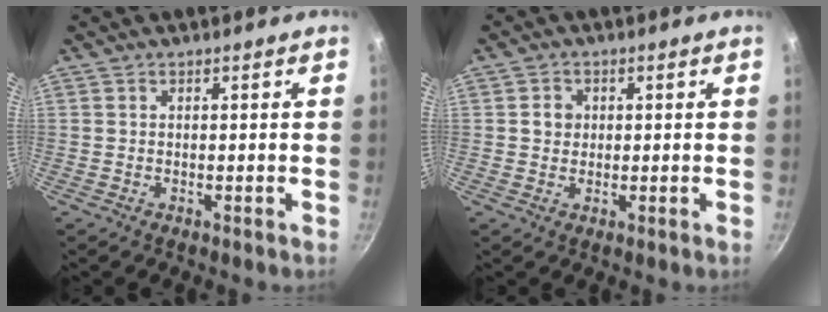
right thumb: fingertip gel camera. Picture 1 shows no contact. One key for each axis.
{"total": 2.8, "fx": 0.4, "fy": 2.5, "fz": 1.0, "tx": -0.003, "ty": 0.004, "tz": 0.002}